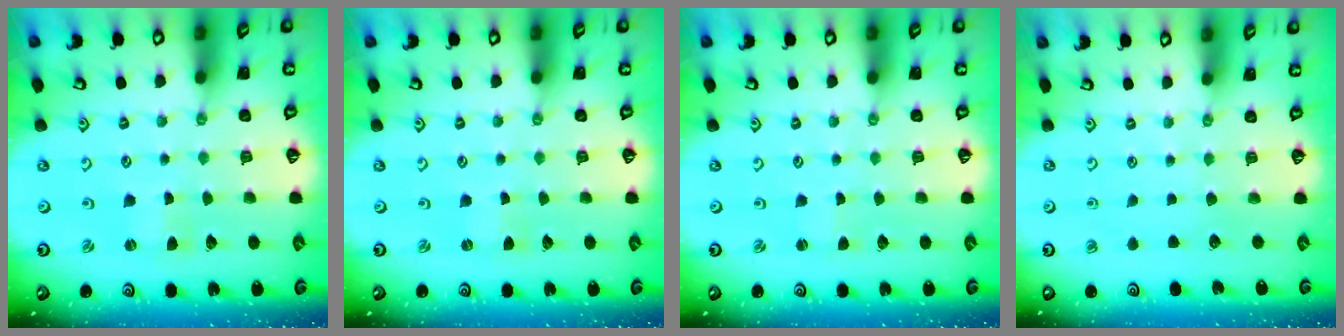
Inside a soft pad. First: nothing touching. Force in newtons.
{"total": 0.0}
{"total": 0.7, "press": 0.7, "slide": 0.2}
{"total": 0.0}